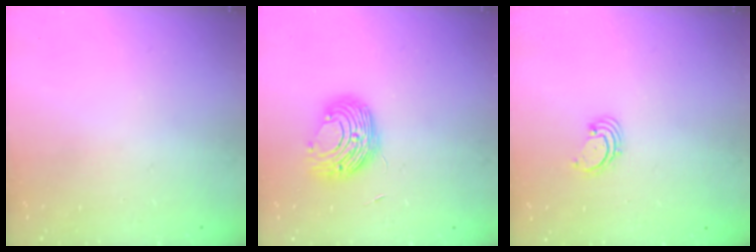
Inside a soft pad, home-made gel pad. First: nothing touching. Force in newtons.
{"total": 9.4, "press": 9.4, "slide": 0.3}
{"total": 1.7, "press": 1.7, "slide": 0.2}